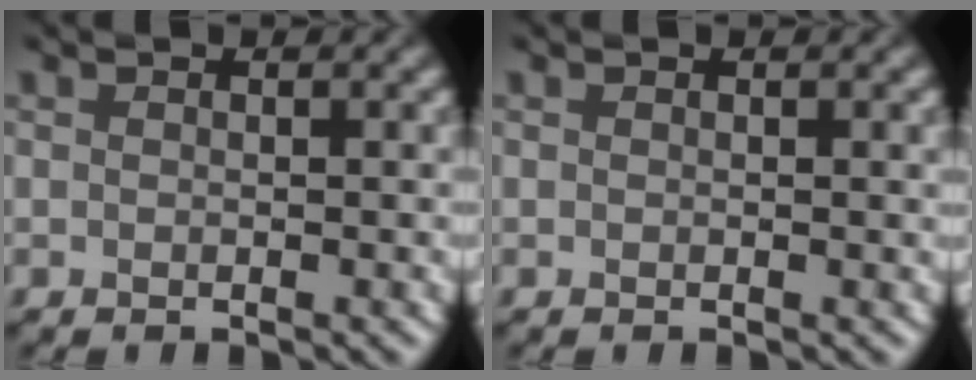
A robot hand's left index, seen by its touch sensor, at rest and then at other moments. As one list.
[{"total": 0.6, "force": [0.1, 0.1, 0.6], "torque": [-0.006, 0.000, 0.000]}]